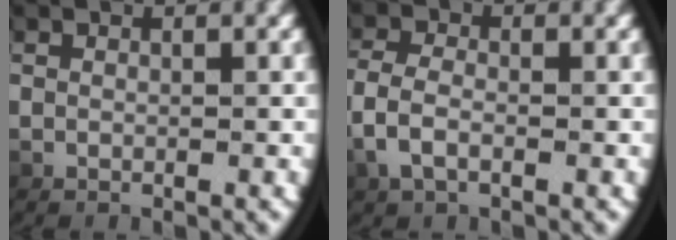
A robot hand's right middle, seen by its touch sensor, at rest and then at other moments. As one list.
[{"total": 2.5, "force": [-0.8, 1.6, 1.7], "torque": [-0.050, -0.001, -0.011]}]